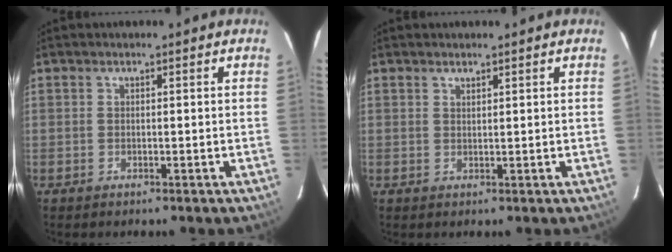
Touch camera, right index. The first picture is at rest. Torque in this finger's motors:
{"motor_torque": [0.01, 0.19, -0.05, -0.01]}